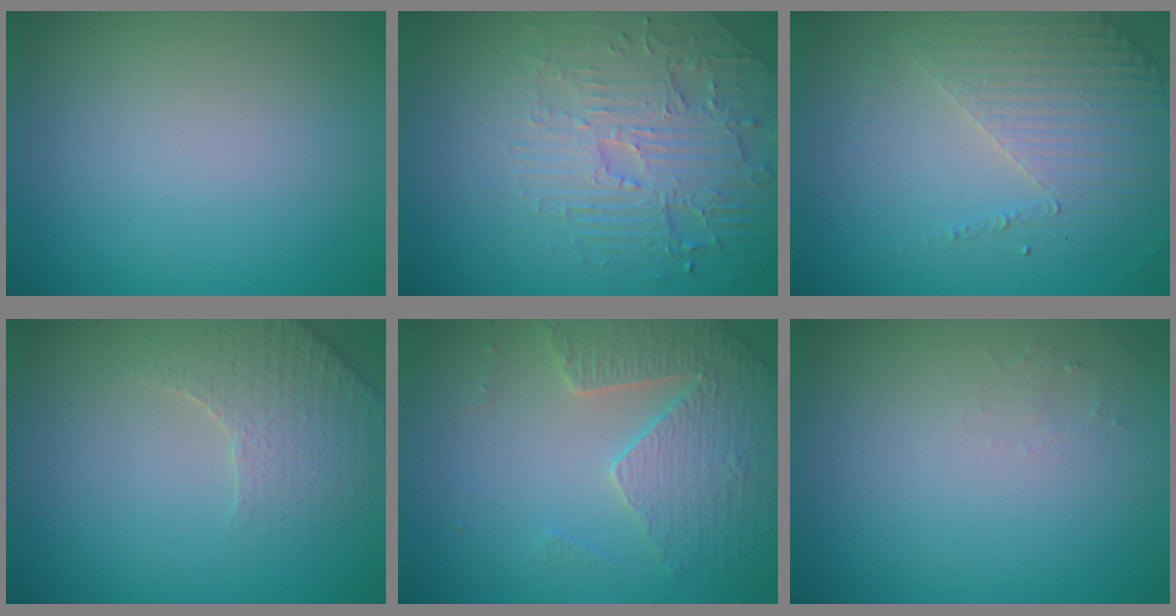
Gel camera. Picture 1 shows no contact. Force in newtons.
{"total": 4.4, "press": 4.1, "slide": 1.6}
{"total": 4.4, "press": 3.3, "slide": 2.9}
{"total": 3.7, "press": 3.6, "slide": 1.0}
{"total": 3.9, "press": 3.8, "slide": 0.8}
{"total": 0.8, "press": 0.8, "slide": 0.3}